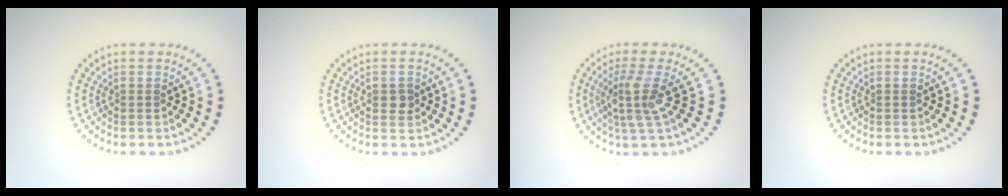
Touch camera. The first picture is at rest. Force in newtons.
{"total": 1.2, "press": 1.2, "slide": 0.2}
{"total": 3.2, "press": 2.3, "slide": 2.2}
{"total": 0.0}